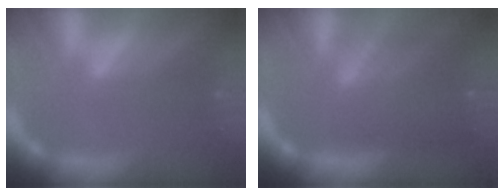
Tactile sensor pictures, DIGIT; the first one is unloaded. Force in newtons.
{"total": 8.0}